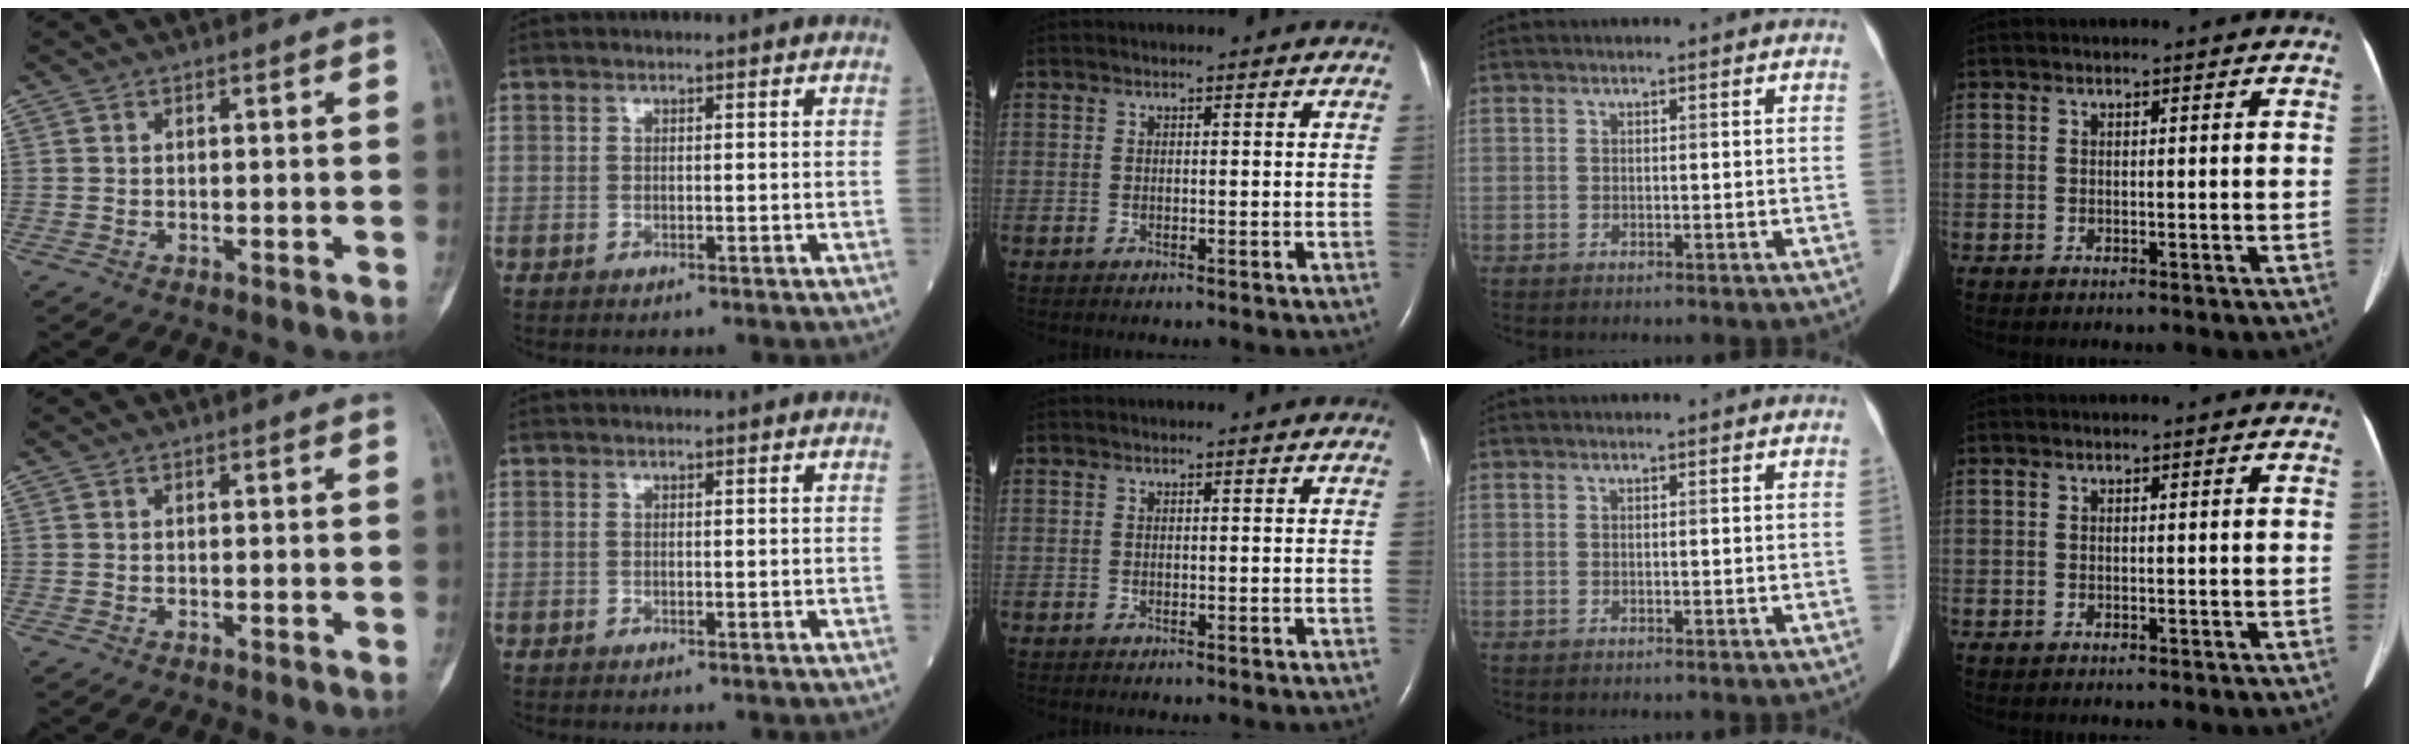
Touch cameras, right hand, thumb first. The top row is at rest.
{}